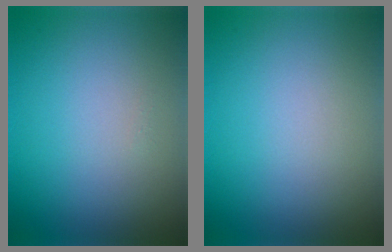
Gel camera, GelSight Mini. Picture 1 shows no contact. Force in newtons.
{"total": 0.0}